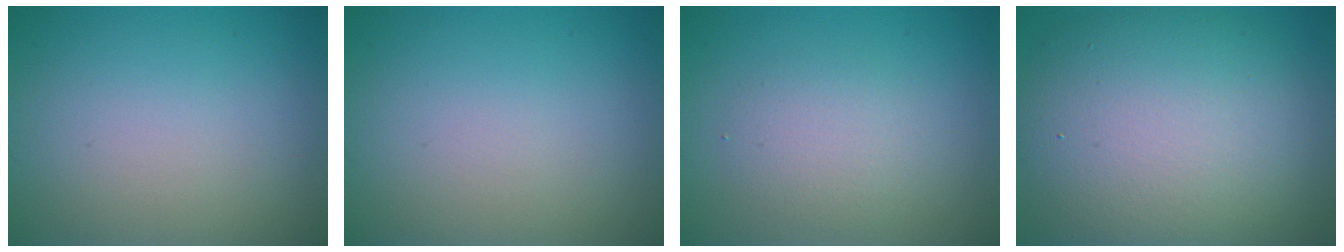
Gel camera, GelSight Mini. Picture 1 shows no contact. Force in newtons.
{"total": 0.0}
{"total": 2.4, "press": 2.4, "slide": 0.1}
{"total": 12.3, "press": 12.3, "slide": 0.7}